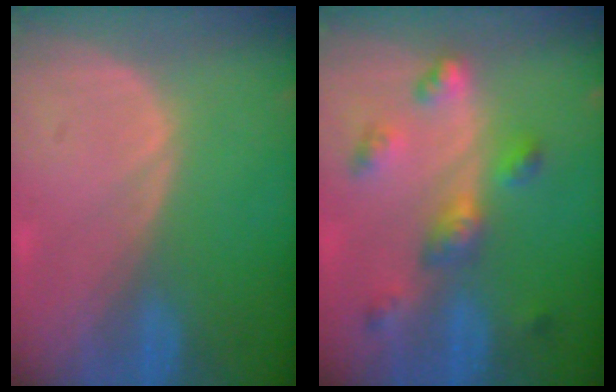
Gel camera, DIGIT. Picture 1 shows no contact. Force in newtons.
{"total": 6.5, "press": 5.9, "slide": 2.7}